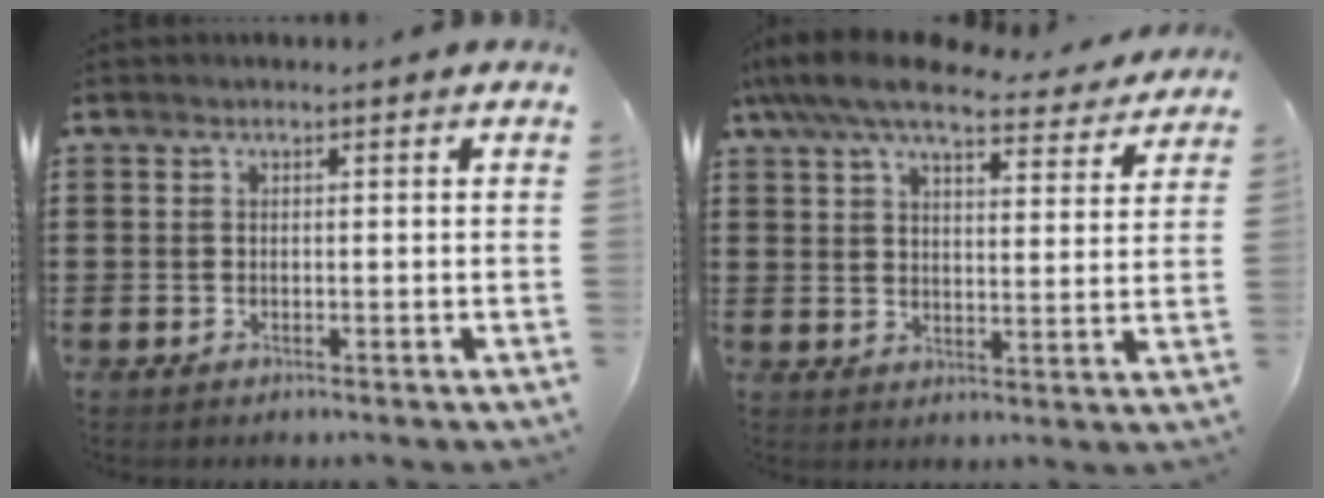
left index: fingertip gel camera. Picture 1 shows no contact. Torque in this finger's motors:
{"motor_torque": [1.39, 0.01, 1.06, 0.21]}